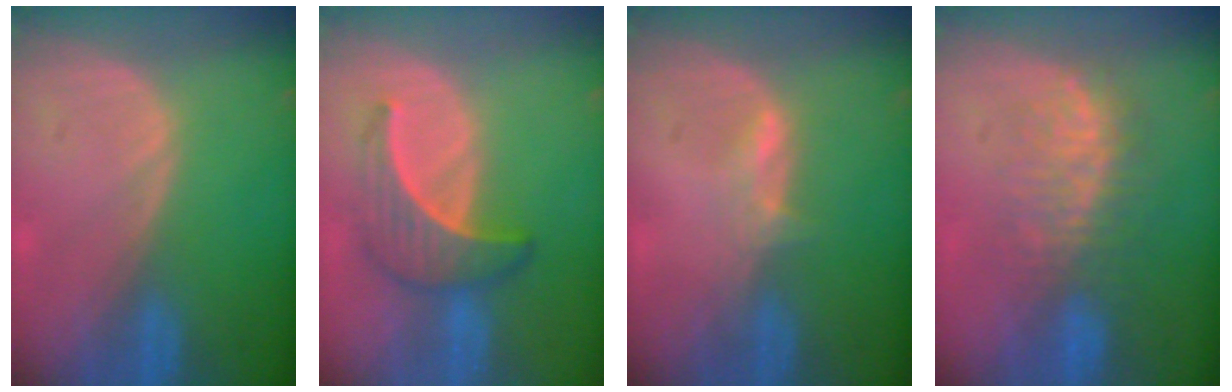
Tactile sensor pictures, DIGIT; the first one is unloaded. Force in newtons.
{"total": 6.6, "press": 6.1, "slide": 2.5}
{"total": 2.1, "press": 2.0, "slide": 0.4}
{"total": 7.8, "press": 7.6, "slide": 2.1}